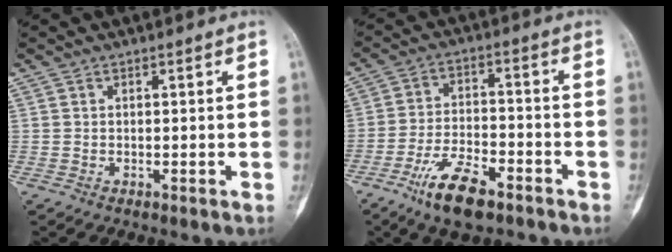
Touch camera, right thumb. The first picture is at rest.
{"total": 11.2, "force": [-7.2, 4.4, 7.4], "torque": [-0.129, 0.033, -0.131]}